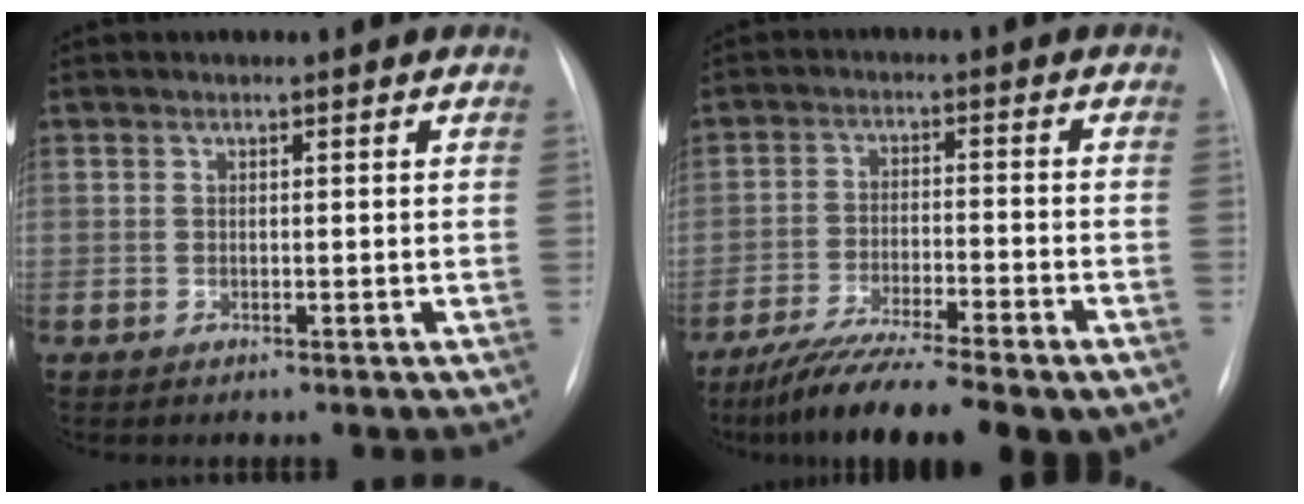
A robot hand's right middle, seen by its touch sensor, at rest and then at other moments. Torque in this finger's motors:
{"motor_torque": [1.09, -1.05, 0.33, 0.13]}